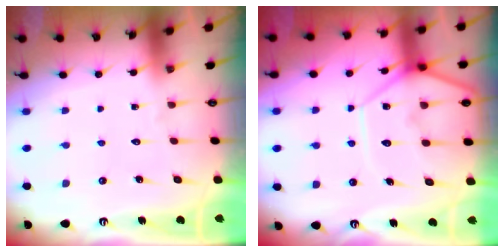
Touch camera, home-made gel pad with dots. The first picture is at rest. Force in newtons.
{"total": 11.8, "press": 11.8, "slide": 1.1}